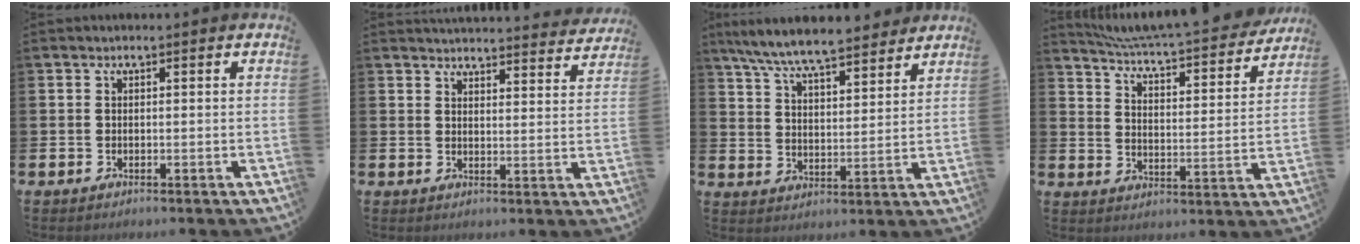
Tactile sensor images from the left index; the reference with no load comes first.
{"total": 4.2, "force": [4.2, 0.3, 0.3], "torque": [-0.004, -0.034, 0.073]}
{"total": 8.3, "force": [7.8, 0.9, 2.6], "torque": [-0.086, -0.042, 0.142]}
{"total": 6.3, "force": [6.1, 0.2, 1.5], "torque": [-0.053, -0.056, 0.100]}